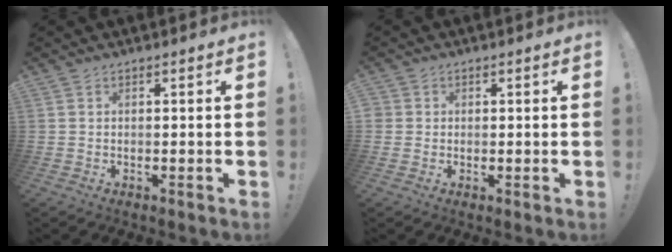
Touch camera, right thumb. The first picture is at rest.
{"total": 2.0, "force": [0.3, 1.9, 0.3], "torque": [-0.002, 0.001, 0.005]}